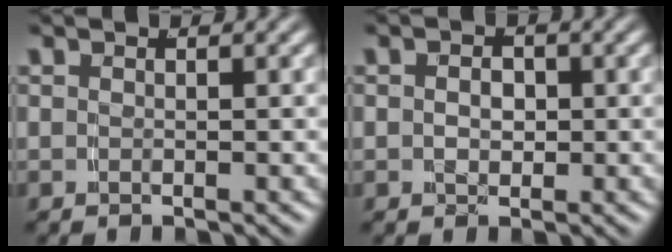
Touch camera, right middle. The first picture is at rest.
{"total": 2.0, "force": [-0.2, 1.4, 1.4], "torque": [-0.027, -0.007, 0.001]}